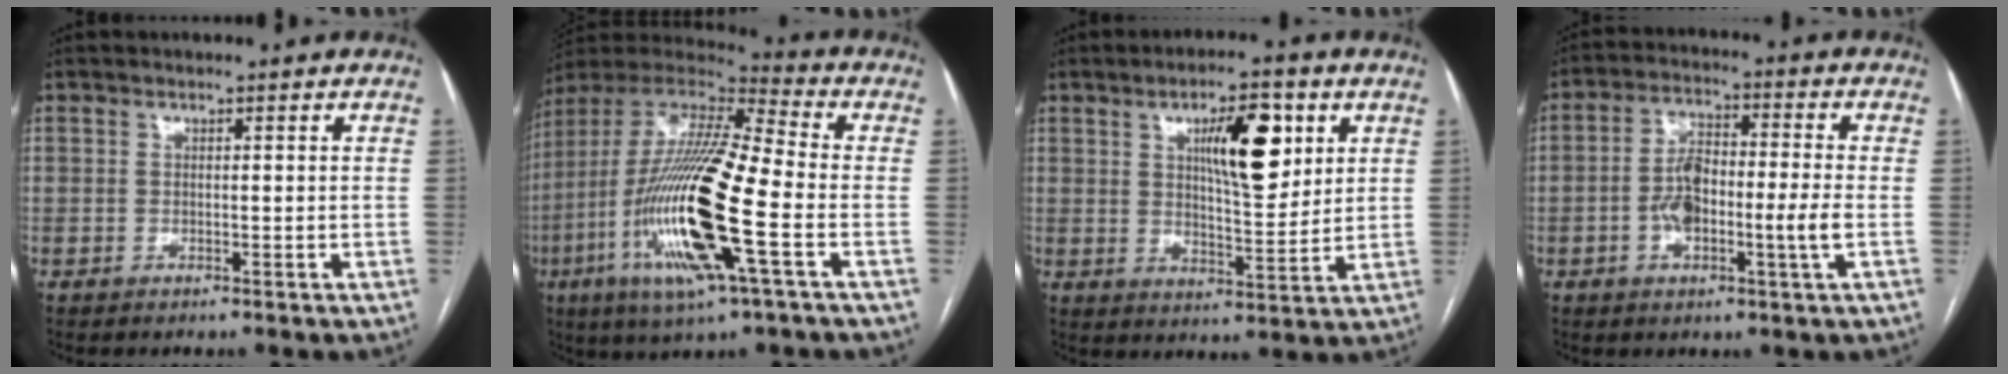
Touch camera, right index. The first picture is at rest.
{"total": 23.0, "force": [-6.2, 2.6, 22.0], "torque": [-0.475, -0.030, -0.117]}
{"total": 10.7, "force": [4.1, 3.0, 9.4], "torque": [-0.149, 0.005, 0.068]}
{"total": 8.8, "force": [-1.7, 1.6, 8.5], "torque": [-0.167, 0.017, -0.032]}